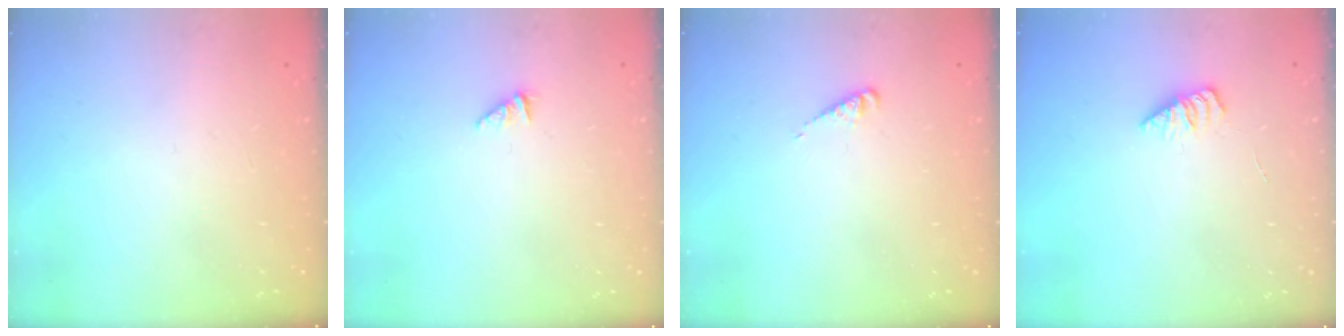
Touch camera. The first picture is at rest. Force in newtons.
{"total": 1.2, "press": 1.1, "slide": 0.2}
{"total": 2.4, "press": 2.4, "slide": 0.3}
{"total": 2.2, "press": 2.1, "slide": 0.3}